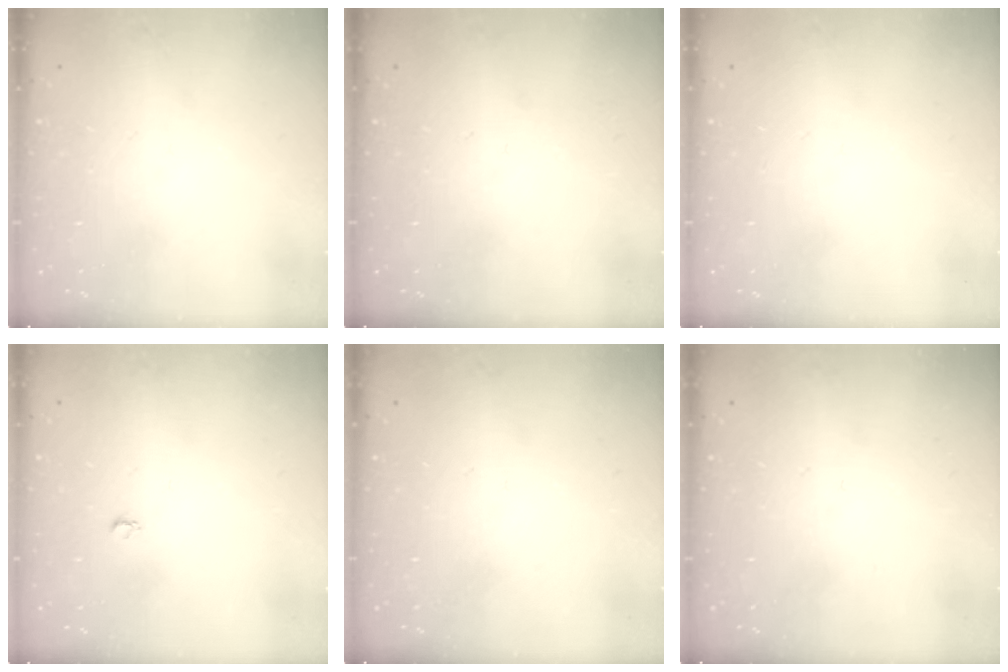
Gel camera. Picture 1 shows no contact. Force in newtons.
{"total": 0.0}
{"total": 0.0}
{"total": 2.6, "press": 2.6, "slide": 0.4}
{"total": 0.0}
{"total": 0.0}